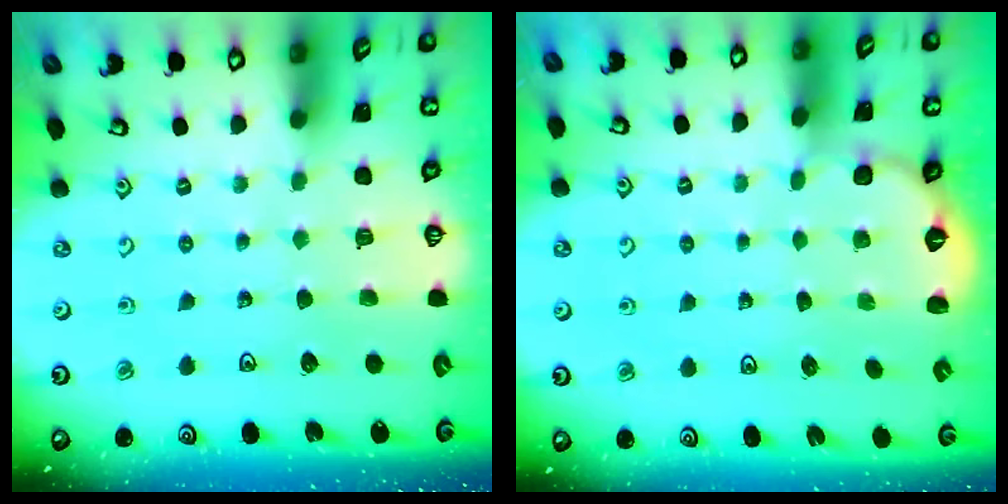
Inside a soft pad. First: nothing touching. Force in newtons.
{"total": 2.0, "press": 0.6, "slide": 1.9}